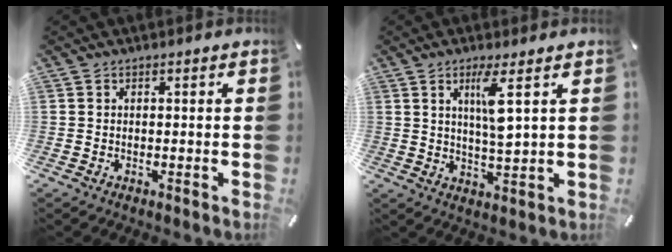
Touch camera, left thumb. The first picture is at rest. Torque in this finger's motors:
{"motor_torque": [1.19, 1.05, 0.66, -0.67, 0.09]}